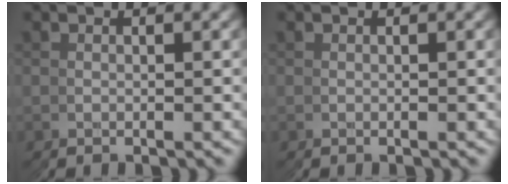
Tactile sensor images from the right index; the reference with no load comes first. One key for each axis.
{"total": 0.0}